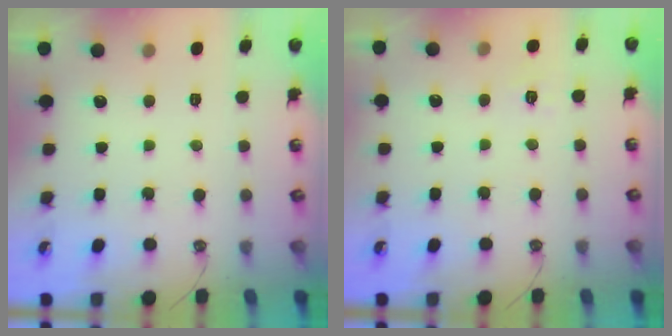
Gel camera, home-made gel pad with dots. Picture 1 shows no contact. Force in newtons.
{"total": 6.0, "press": 6.0, "slide": 0.7}